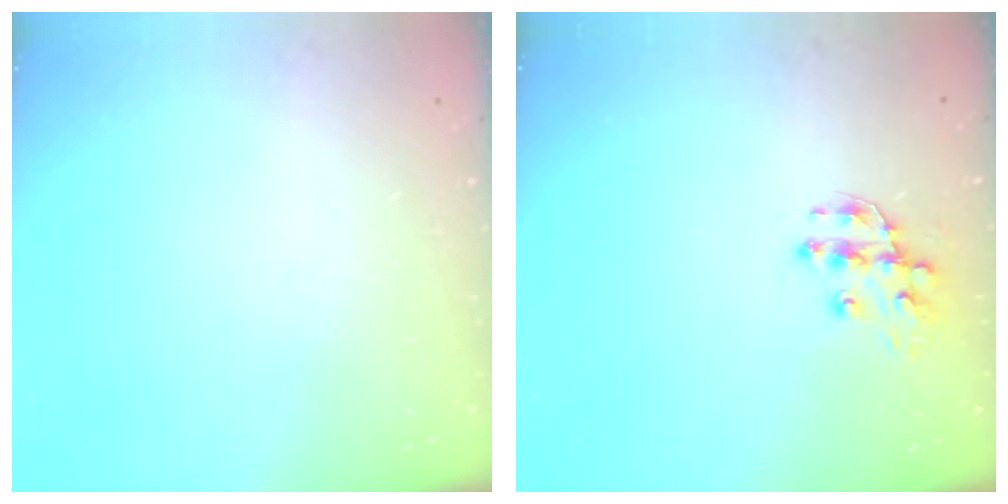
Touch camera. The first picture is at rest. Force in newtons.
{"total": 11.6, "press": 11.5, "slide": 0.9}